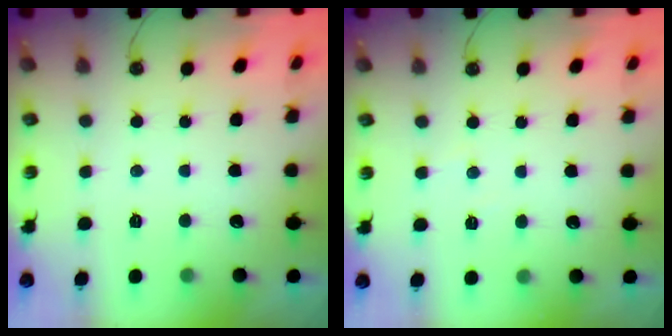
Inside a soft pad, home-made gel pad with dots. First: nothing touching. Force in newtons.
{"total": 2.1, "press": 2.1, "slide": 0.4}